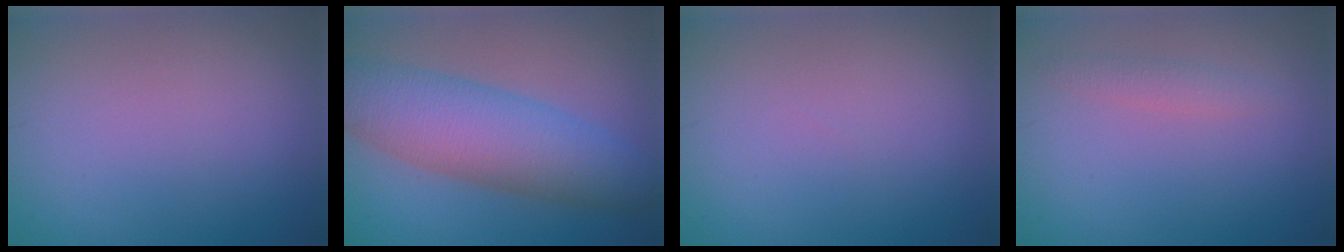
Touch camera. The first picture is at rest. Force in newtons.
{"total": 8.7, "press": 8.7, "slide": 0.2}
{"total": 0.0}
{"total": 1.3, "press": 1.3, "slide": 0.1}